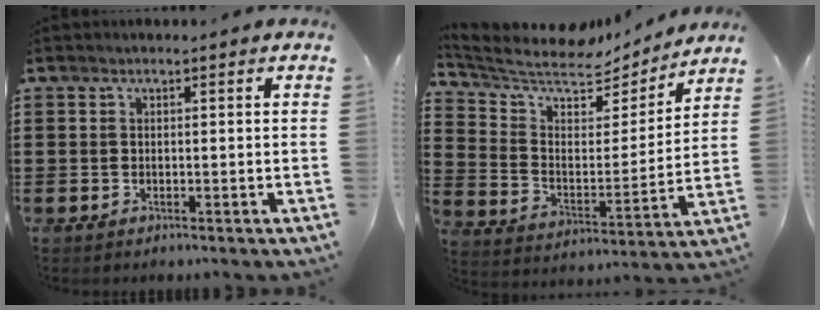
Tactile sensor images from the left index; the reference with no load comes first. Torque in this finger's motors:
{"motor_torque": [2.14, 0.00, 0.51, 0.21]}